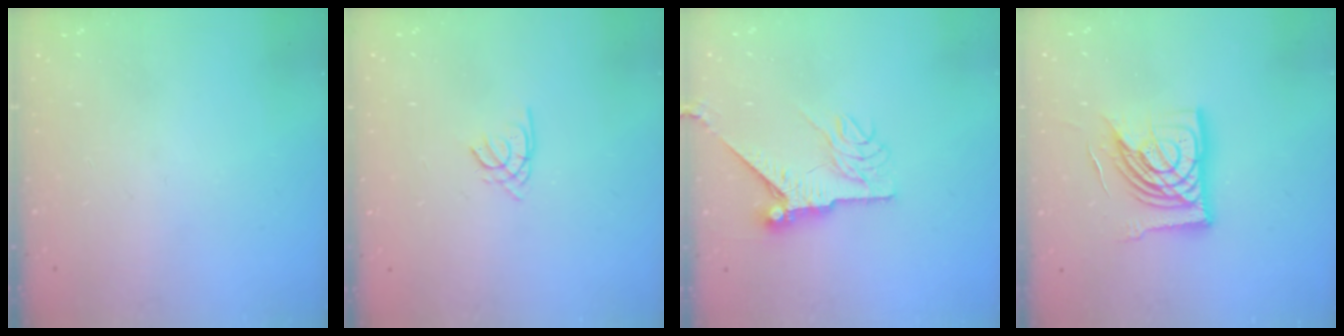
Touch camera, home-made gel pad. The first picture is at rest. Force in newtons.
{"total": 1.2, "press": 1.1, "slide": 0.3}
{"total": 8.7, "press": 8.7, "slide": 0.3}
{"total": 15.6, "press": 15.5, "slide": 1.2}